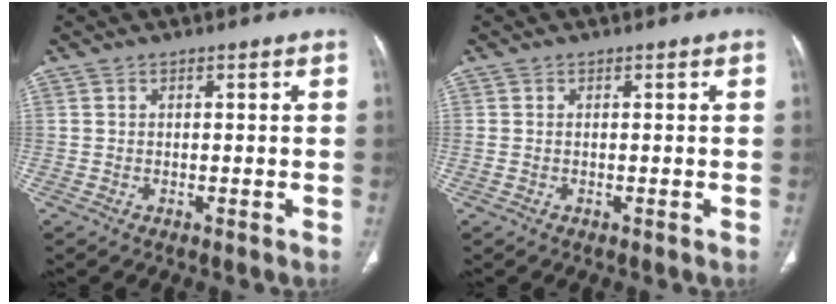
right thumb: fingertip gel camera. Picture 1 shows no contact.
{"total": 0.6, "force": [0.0, 0.3, 0.5], "torque": [-0.018, 0.005, 0.007]}